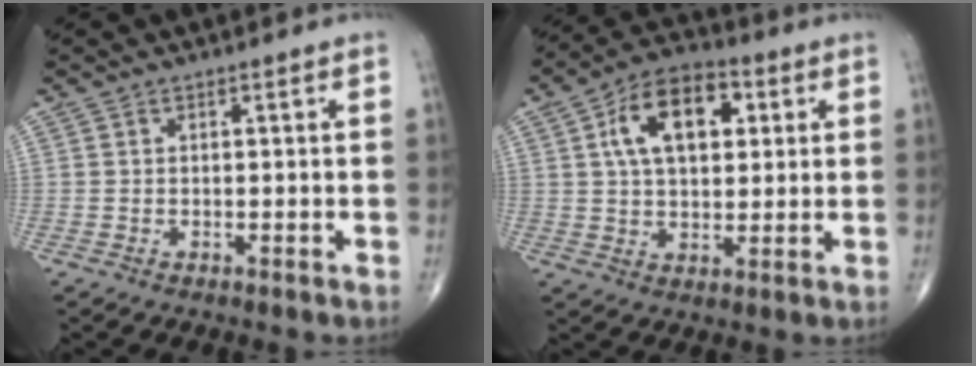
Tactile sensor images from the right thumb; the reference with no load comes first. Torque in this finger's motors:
{"motor_torque": [0.59, 2.95, 1.46, 0.44, 0.10]}